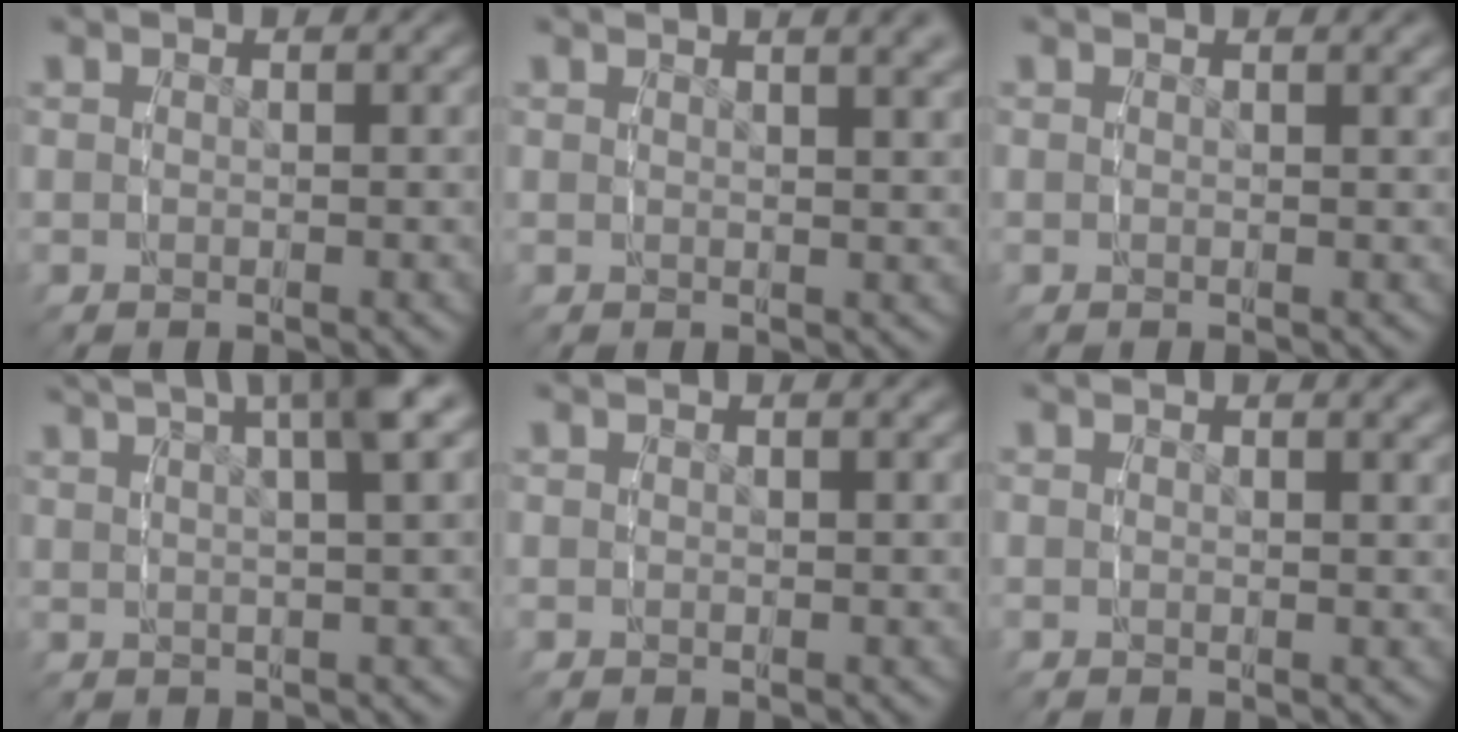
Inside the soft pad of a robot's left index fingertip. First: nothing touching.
{"total": 4.8, "force": [3.1, 1.7, 3.3], "torque": [-0.037, 0.013, 0.040]}
{"total": 1.0, "force": [0.6, 0.1, 0.7], "torque": [-0.007, 0.003, 0.007]}
{"total": 9.6, "force": [5.8, 4.1, 6.4], "torque": [-0.082, 0.031, 0.071]}
{"total": 0.7, "force": [0.6, 0.1, 0.4], "torque": [-0.002, 0.005, 0.008]}
{"total": 1.3, "force": [0.9, 0.3, 1.0], "torque": [-0.011, 0.003, 0.011]}